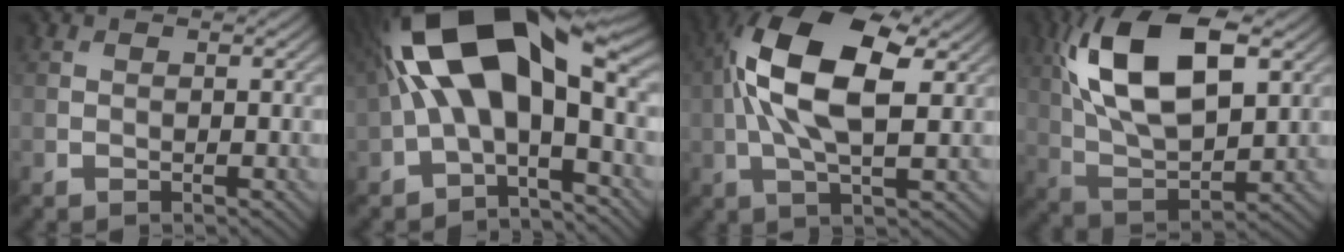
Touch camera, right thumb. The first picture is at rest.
{"total": 17.1, "force": [1.9, 8.0, 14.9], "torque": [-0.280, 0.025, 0.022]}
{"total": 13.1, "force": [2.3, 5.8, 11.5], "torque": [-0.228, 0.015, 0.037]}
{"total": 15.7, "force": [5.5, 7.5, 12.7], "torque": [-0.268, 0.013, 0.101]}